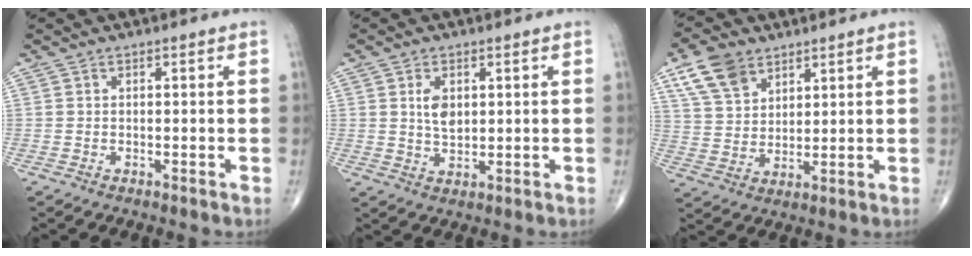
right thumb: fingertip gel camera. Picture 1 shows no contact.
{"total": 4.4, "force": [1.1, 2.7, 3.3], "torque": [-0.049, -0.009, 0.022]}
{"total": 9.6, "force": [5.7, 6.1, 4.8], "torque": [-0.074, -0.019, 0.115]}